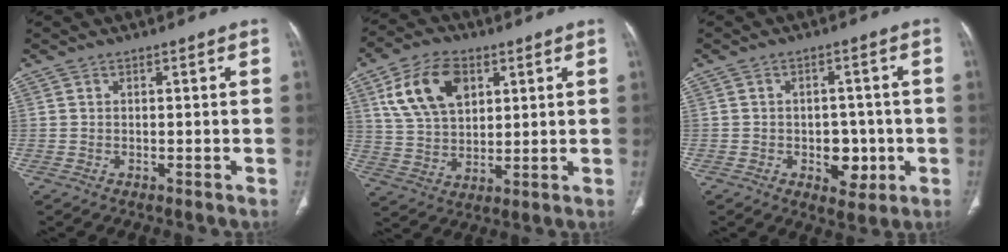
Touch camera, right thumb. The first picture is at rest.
{"total": 13.6, "force": [5.4, 8.5, 9.1], "torque": [-0.151, -0.009, 0.105]}
{"total": 6.7, "force": [-1.6, 4.7, 4.5], "torque": [-0.024, 0.007, -0.013]}